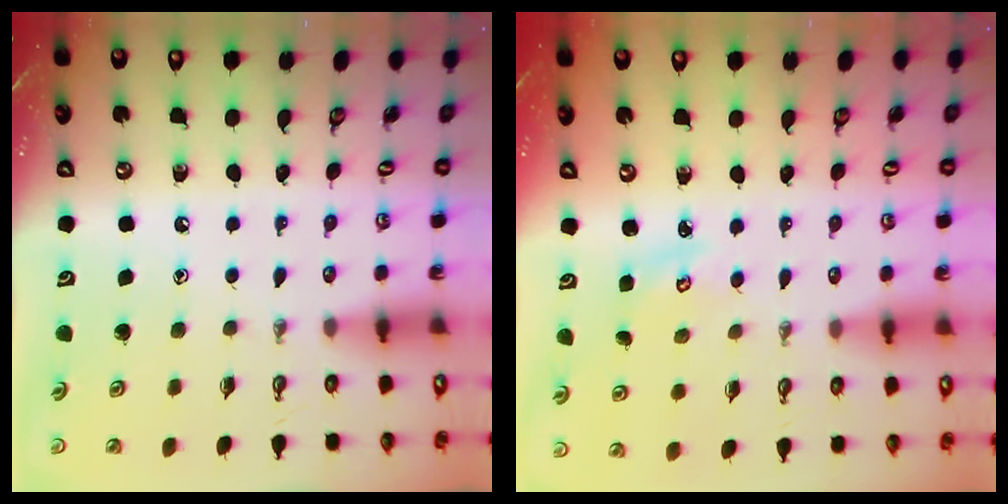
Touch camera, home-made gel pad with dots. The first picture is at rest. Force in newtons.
{"total": 2.3, "press": 2.3, "slide": 0.2}